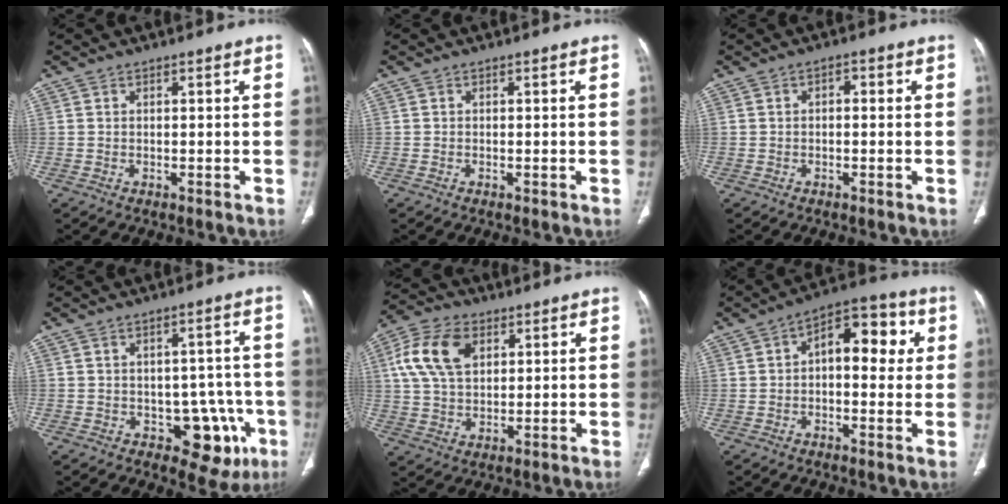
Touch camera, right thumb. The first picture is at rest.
{"total": 0.0}
{"total": 1.6, "force": [0.0, 1.0, 1.2], "torque": [-0.015, 0.008, -0.004]}
{"total": 10.2, "force": [-4.0, 6.6, 6.7], "torque": [-0.034, 0.022, -0.042]}
{"total": 12.1, "force": [3.9, 7.8, 8.3], "torque": [-0.155, 0.005, 0.073]}
{"total": 12.1, "force": [1.9, 6.7, 9.9], "torque": [-0.100, 0.028, 0.017]}